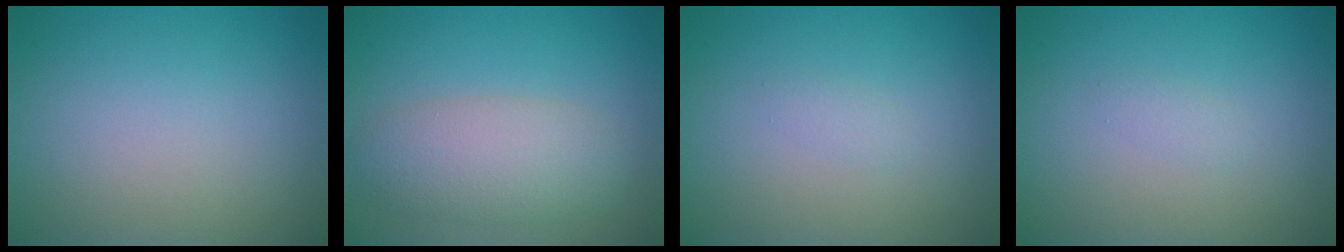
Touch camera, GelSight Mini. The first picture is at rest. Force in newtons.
{"total": 4.7, "press": 4.7, "slide": 0.1}
{"total": 0.8, "press": 0.8, "slide": 0.1}
{"total": 0.8, "press": 0.8, "slide": 0.1}